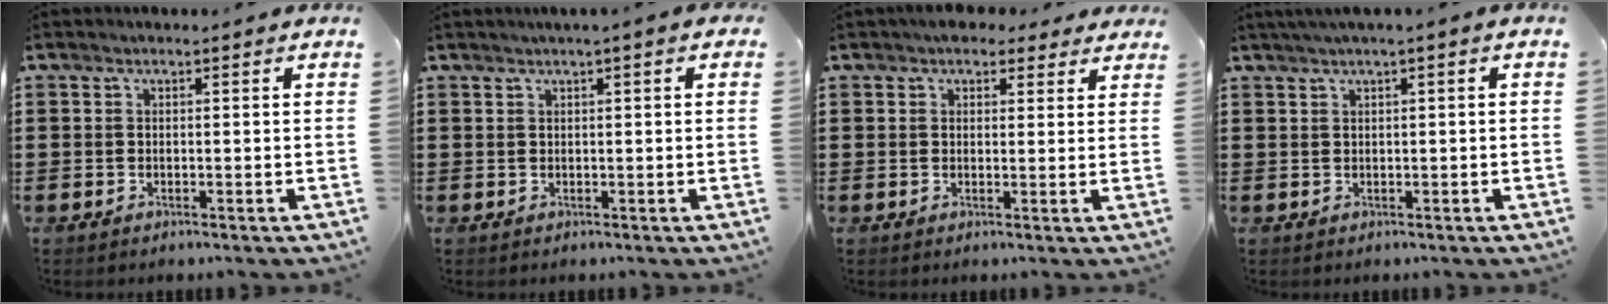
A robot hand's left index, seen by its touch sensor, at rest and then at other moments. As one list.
[{"total": 1.4, "force": [0.5, -0.1, 1.2], "torque": [-0.022, -0.001, 0.010]}, {"total": 3.5, "force": [2.8, 2.0, 1.0], "torque": [-0.021, 0.004, 0.049]}, {"total": 1.3, "force": [0.2, -0.2, 1.3], "torque": [-0.019, -0.003, 0.005]}]